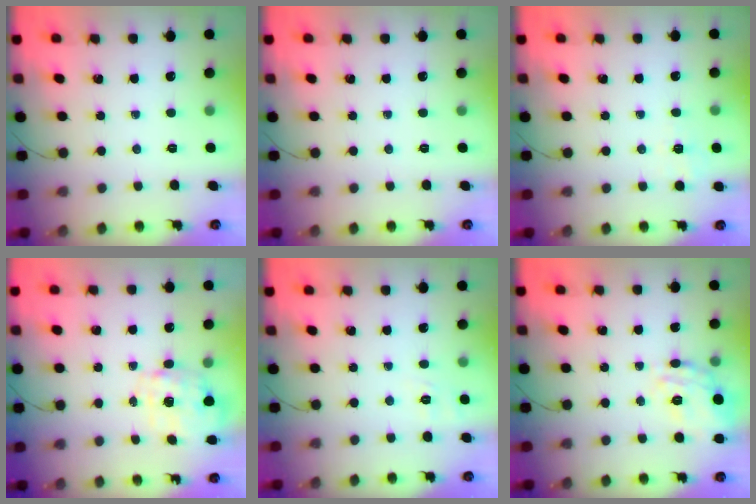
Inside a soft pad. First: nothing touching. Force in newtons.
{"total": 0.0}
{"total": 2.4, "press": 1.8, "slide": 1.6}
{"total": 2.8, "press": 2.7, "slide": 0.9}
{"total": 1.8, "press": 0.1, "slide": 1.8}
{"total": 16.4, "press": 16.4, "slide": 0.5}